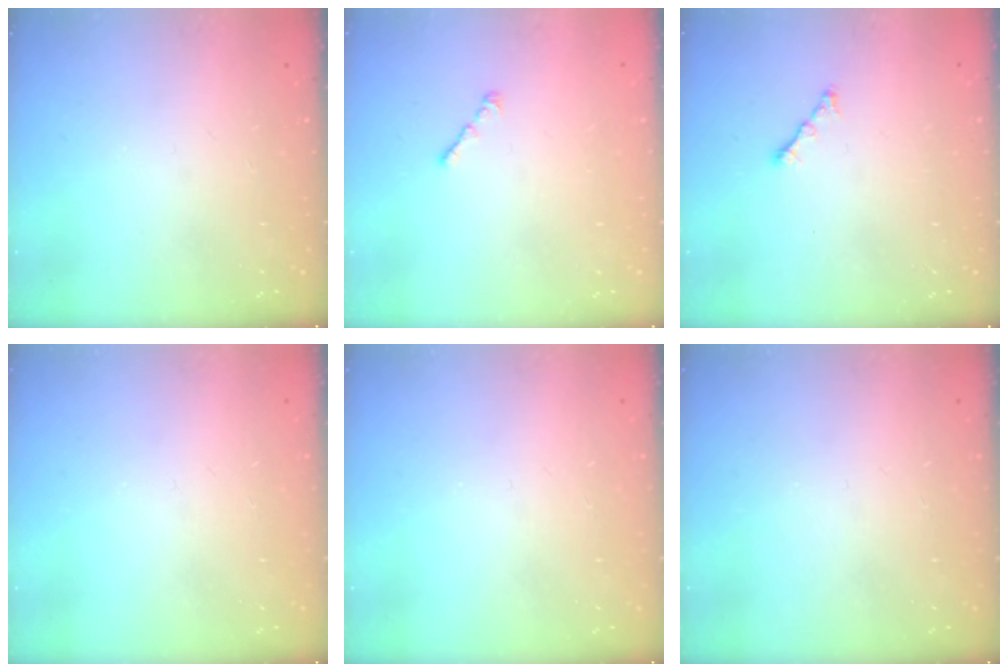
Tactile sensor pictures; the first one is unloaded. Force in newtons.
{"total": 1.0, "press": 0.9, "slide": 0.5}
{"total": 2.3, "press": 2.2, "slide": 0.7}
{"total": 0.0}
{"total": 0.0}
{"total": 0.0}